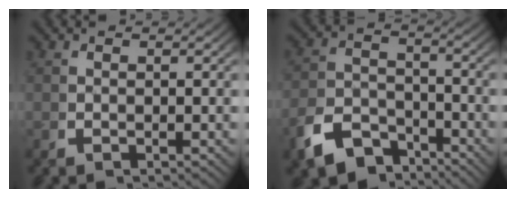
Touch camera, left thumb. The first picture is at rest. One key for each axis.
{"total": 7.9, "fx": -5.1, "fy": 4.9, "fz": 3.5, "tx": -0.060, "ty": -0.034, "tz": -0.078}